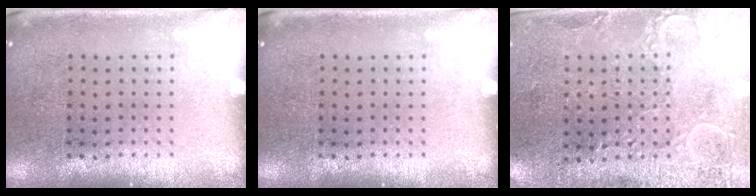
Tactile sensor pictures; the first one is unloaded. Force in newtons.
{"total": 0.0}
{"total": 2.7, "press": 2.6, "slide": 0.8}